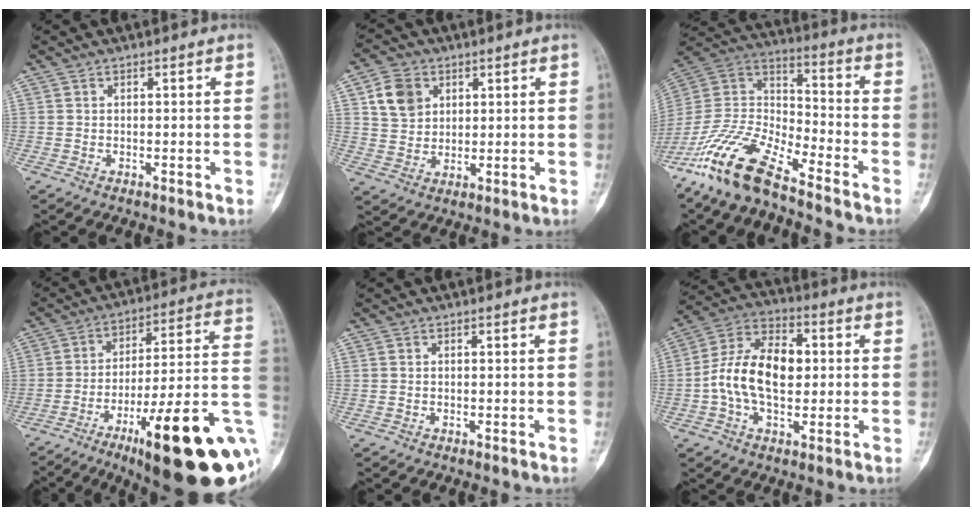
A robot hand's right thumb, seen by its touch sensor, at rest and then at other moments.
{"total": 7.8, "force": [2.9, 6.2, 3.6], "torque": [-0.039, -0.006, 0.059]}
{"total": 17.0, "force": [-12.8, 5.1, 10.0], "torque": [-0.194, 0.067, -0.251]}
{"total": 27.8, "force": [-10.2, 6.3, 25.1], "torque": [-0.285, 0.046, -0.147]}
{"total": 0.0}
{"total": 14.4, "force": [-0.1, 9.0, 11.3], "torque": [-0.189, 0.030, -0.010]}